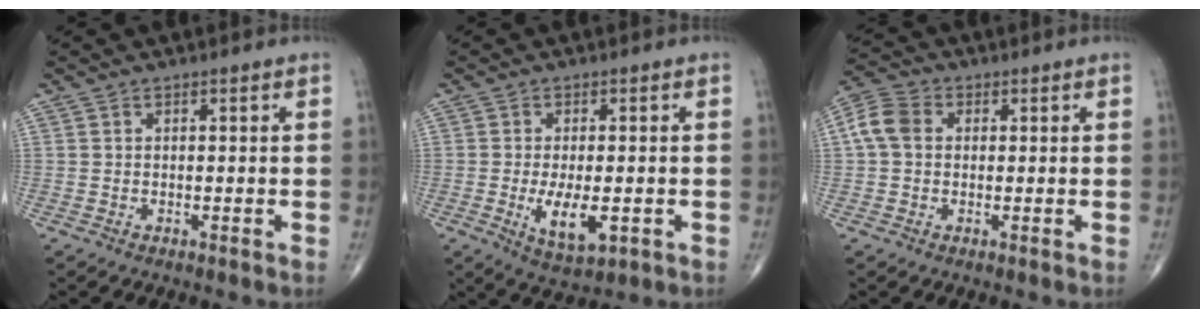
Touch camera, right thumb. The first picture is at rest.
{"total": 7.5, "force": [-1.7, 3.3, 6.5], "torque": [-0.111, -0.015, -0.022]}
{"total": 6.2, "force": [0.8, 4.8, 3.9], "torque": [-0.082, 0.020, 0.008]}